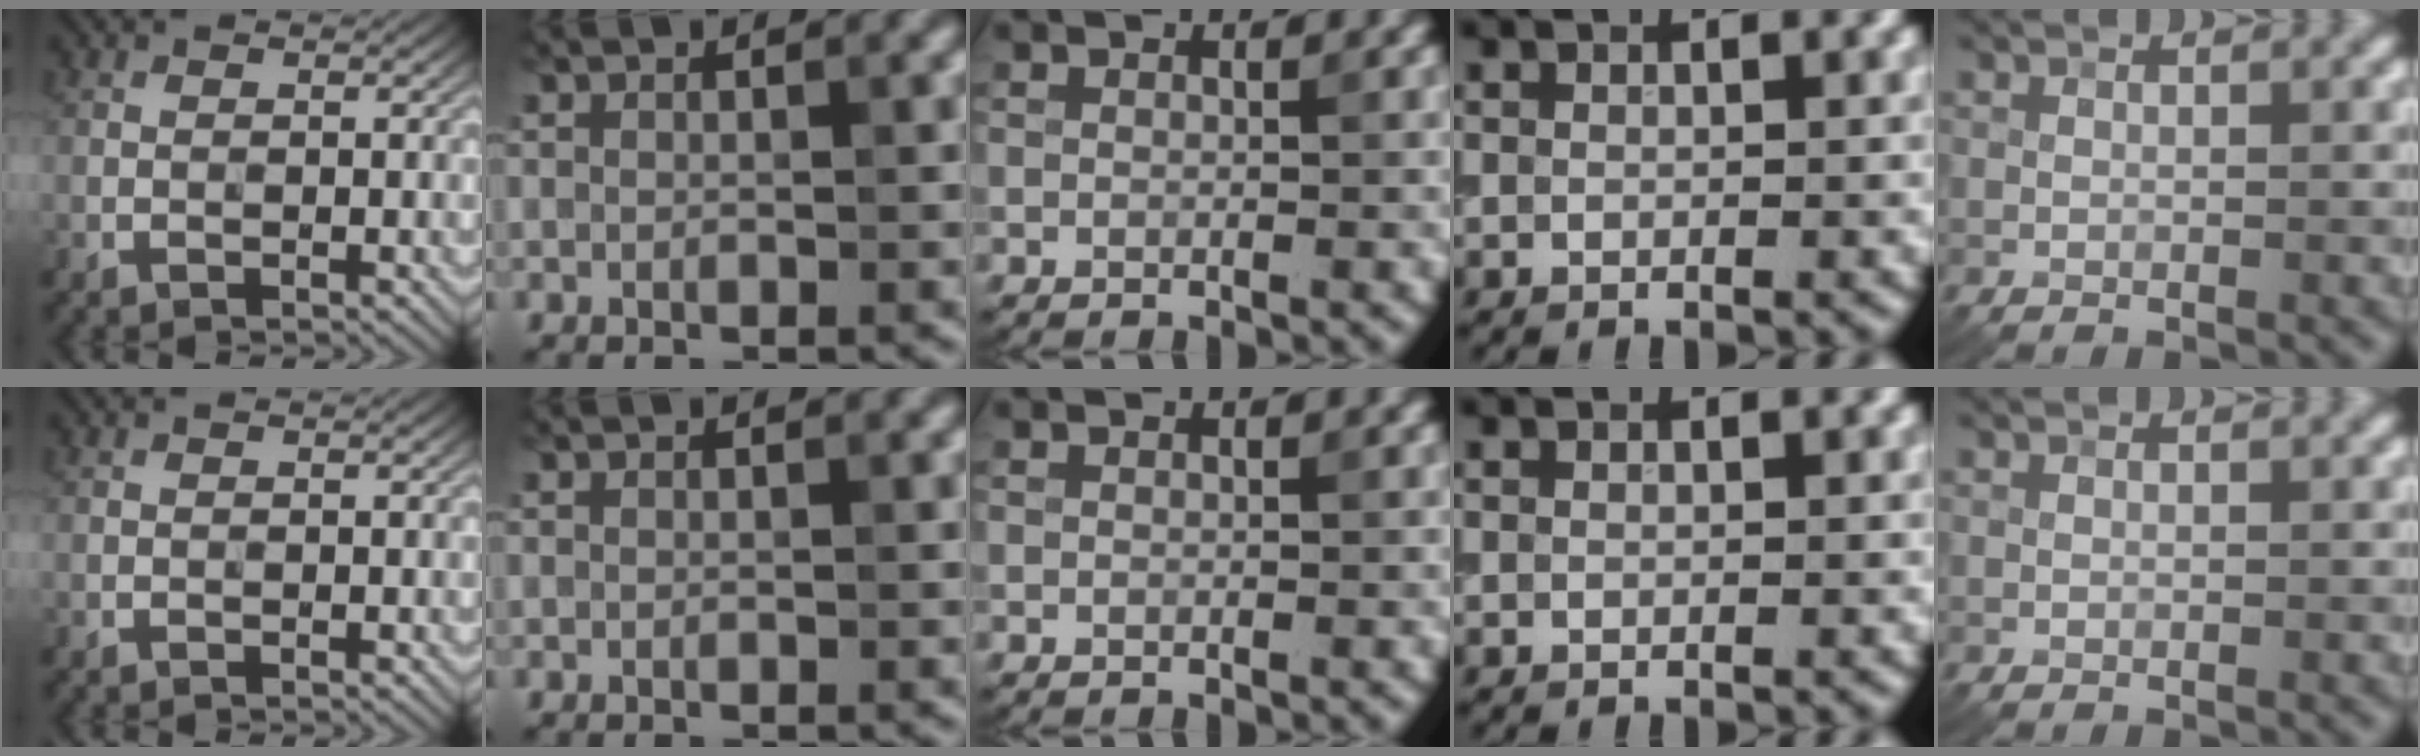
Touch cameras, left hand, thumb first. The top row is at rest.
{}